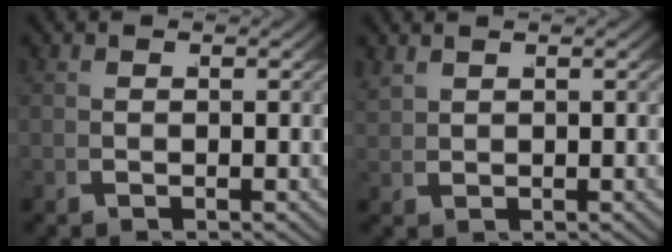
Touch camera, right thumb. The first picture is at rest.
{"total": 1.4, "force": [1.3, -0.1, 0.4], "torque": [-0.003, 0.010, 0.031]}